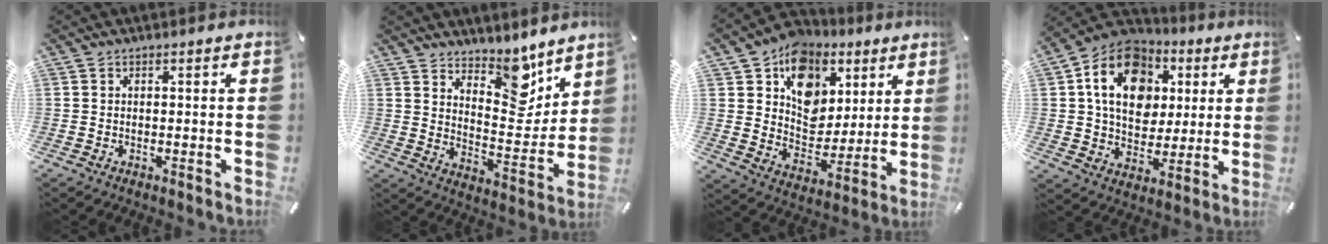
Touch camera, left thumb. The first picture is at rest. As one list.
[{"total": 10.8, "force": [8.9, 5.3, 3.0], "torque": [-0.025, -0.095, 0.160]}, {"total": 13.1, "force": [5.9, 10.8, 4.4], "torque": [-0.075, -0.042, 0.111]}, {"total": 17.2, "force": [5.5, 13.4, 9.3], "torque": [-0.165, -0.011, 0.101]}]